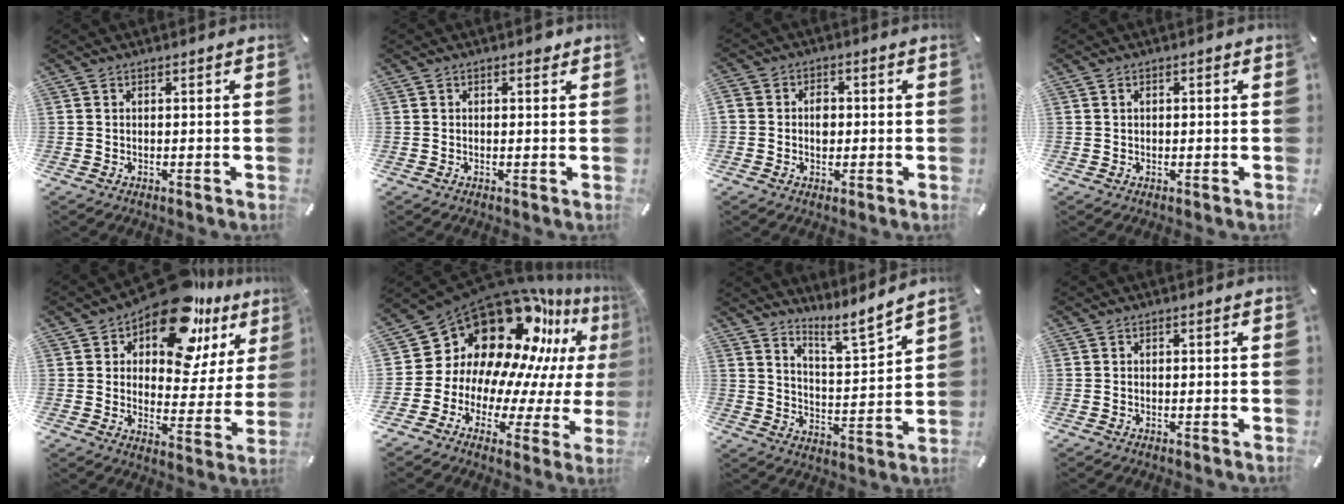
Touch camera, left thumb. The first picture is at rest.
{"total": 1.2, "force": [0.7, 1.0, 0.1], "torque": [0.004, -0.001, 0.011]}
{"total": 4.3, "force": [-0.2, 3.5, 2.5], "torque": [-0.030, 0.001, -0.007]}
{"total": 0.9, "force": [0.2, 0.7, 0.5], "torque": [-0.011, 0.003, 0.002]}
{"total": 17.6, "force": [12.2, 8.8, 9.1], "torque": [-0.144, -0.081, 0.213]}
{"total": 21.8, "force": [13.1, 13.9, 10.3], "torque": [-0.182, -0.143, 0.249]}
{"total": 7.8, "force": [7.2, 1.4, 2.6], "torque": [-0.042, -0.067, 0.122]}
{"total": 0.0}